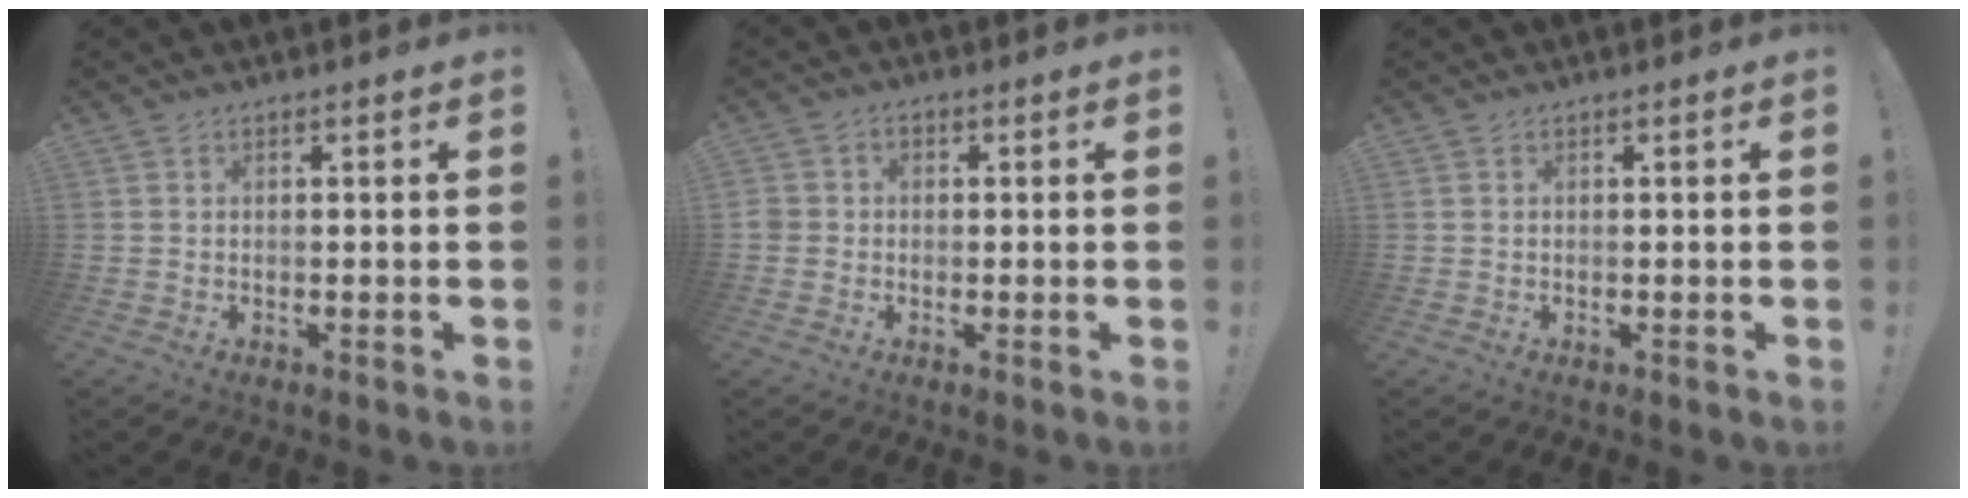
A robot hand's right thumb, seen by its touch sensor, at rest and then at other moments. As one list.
[{"total": 3.3, "force": [-0.7, 2.9, 1.5], "torque": [-0.026, 0.005, -0.015]}, {"total": 0.0}]